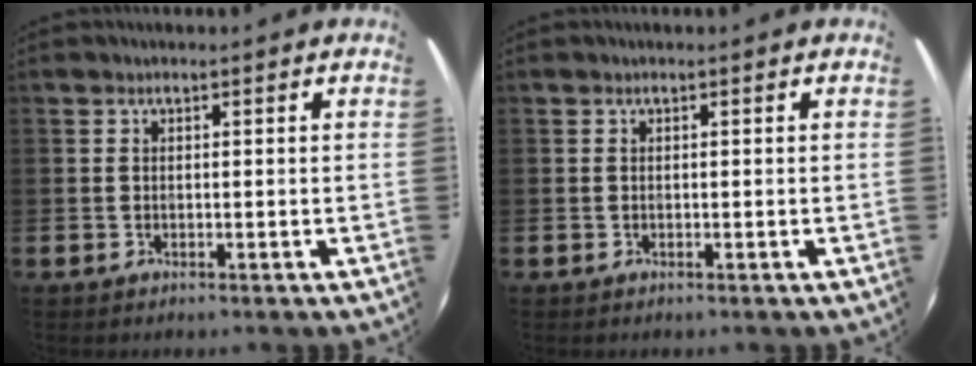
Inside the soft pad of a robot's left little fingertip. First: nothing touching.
{"total": 0.0}